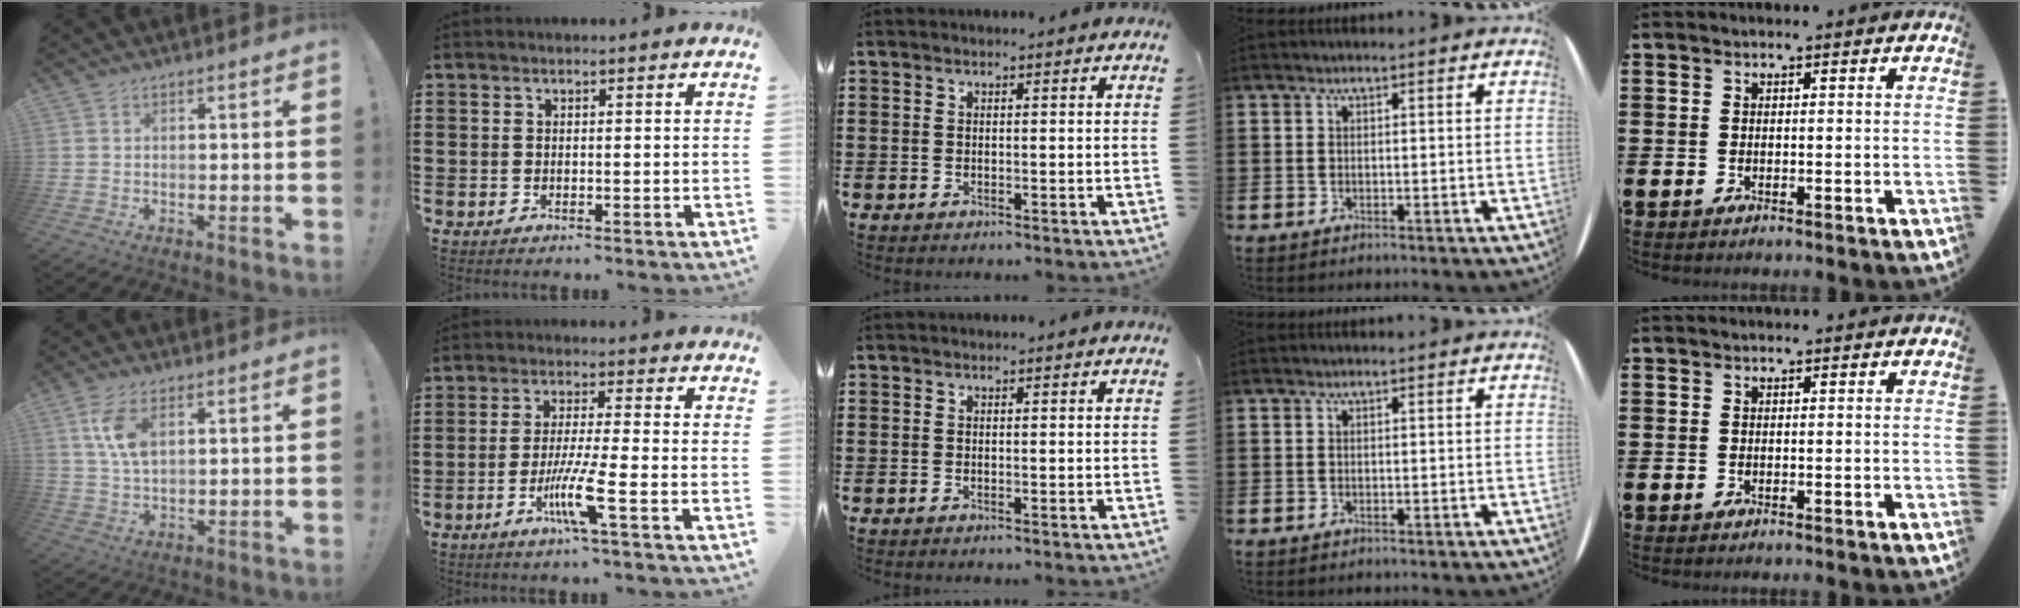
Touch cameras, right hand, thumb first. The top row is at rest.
{"thumb": {"total": 7.9, "force": [2.9, 3.9, 6.3], "torque": [-0.122, -0.007, 0.049]}, "index": {"total": 7.3, "force": [-3.1, -0.1, 6.6], "torque": [-0.128, -0.017, -0.058]}}